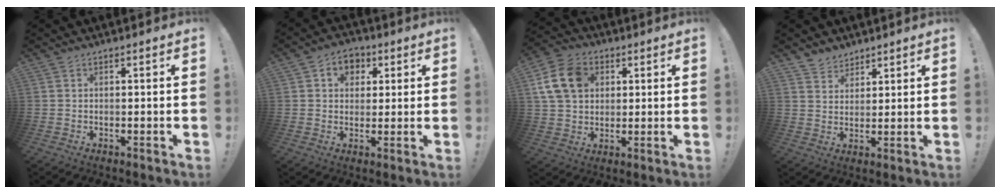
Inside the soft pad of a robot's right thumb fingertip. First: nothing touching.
{"total": 6.8, "force": [2.1, 5.7, 2.9], "torque": [-0.031, -0.007, 0.038]}
{"total": 13.9, "force": [4.4, 10.8, 7.6], "torque": [-0.132, -0.002, 0.094]}
{"total": 5.0, "force": [4.1, 2.7, 0.0], "torque": [0.004, -0.035, 0.079]}